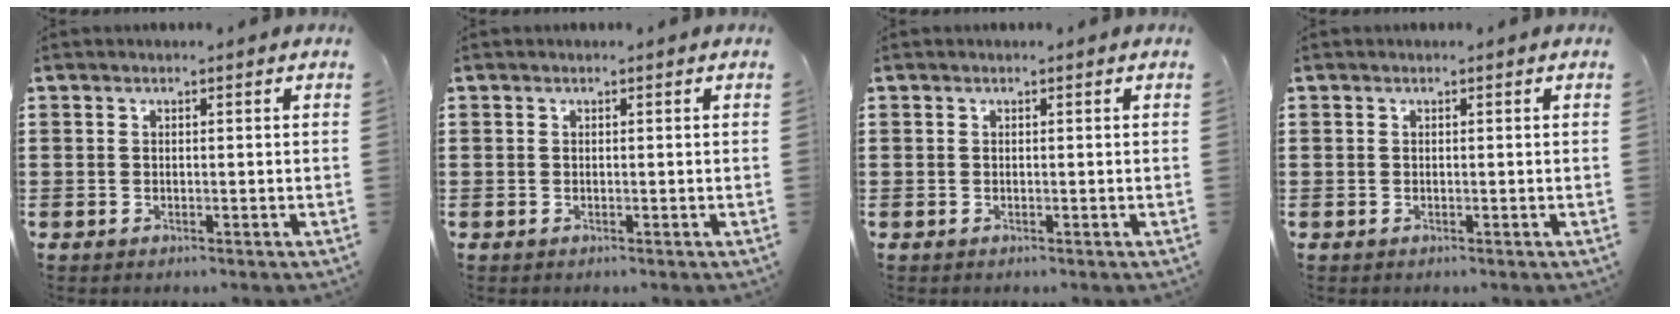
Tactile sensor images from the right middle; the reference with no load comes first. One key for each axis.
{"total": 0.0}
{"total": 0.0}
{"total": 0.0}